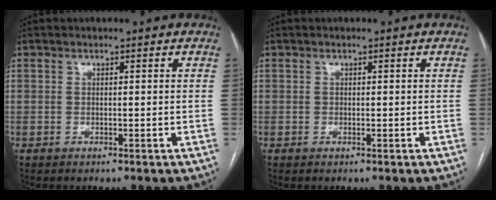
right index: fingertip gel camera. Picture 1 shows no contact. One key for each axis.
{"total": 0.0}